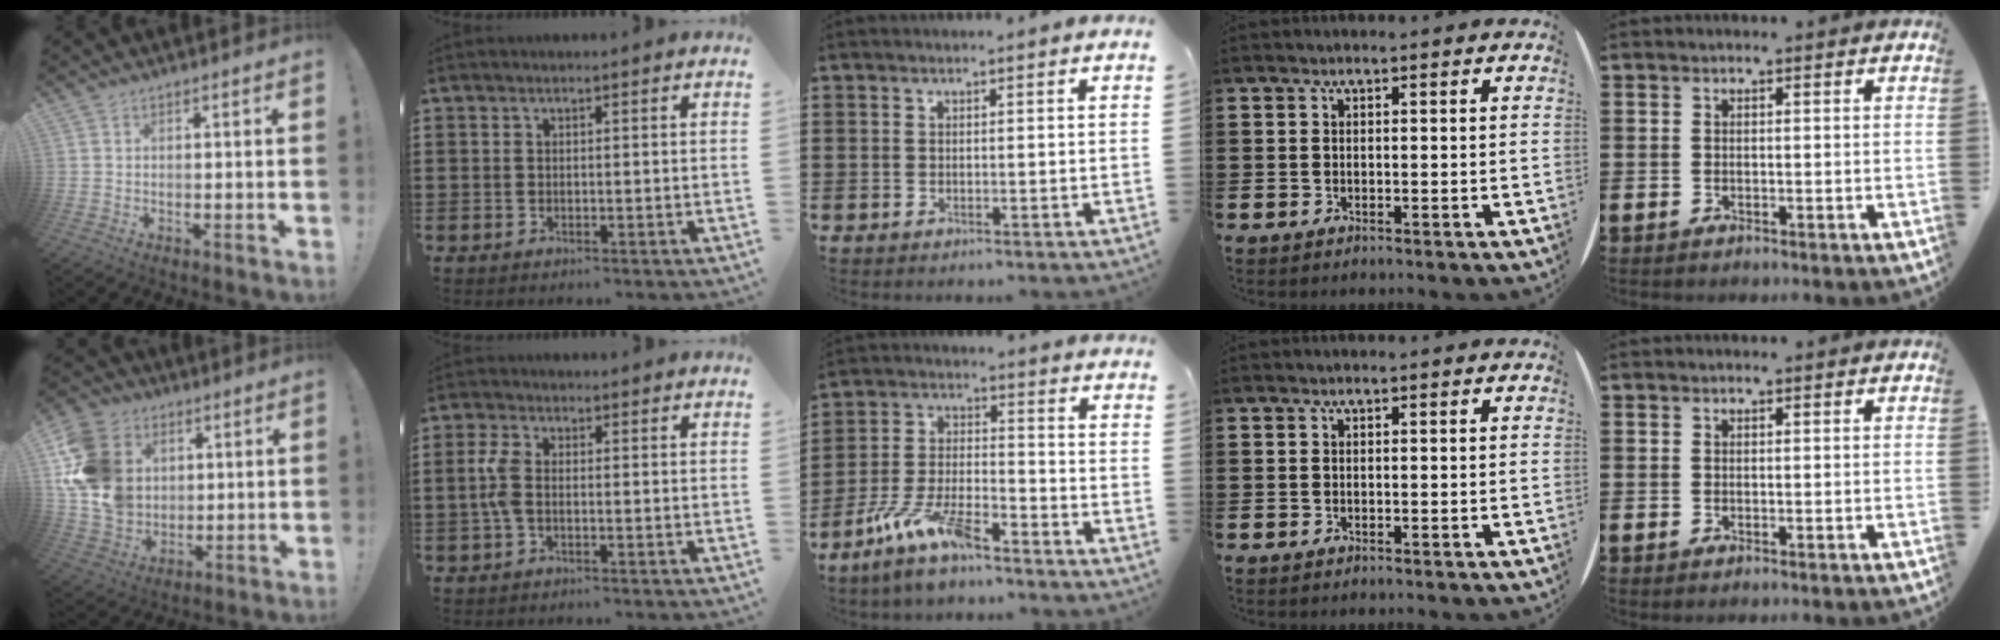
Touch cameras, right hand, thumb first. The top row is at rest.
{"thumb": {"total": 18.6, "force": [4.1, 15.0, 10.2], "torque": [-0.197, -0.008, 0.083]}, "index": {"total": 3.7, "force": [-0.5, 1.7, 3.2], "torque": [-0.089, -0.006, -0.017]}, "middle": {"total": 9.4, "force": [-7.3, 1.7, 5.6], "torque": [-0.132, -0.003, -0.146]}}